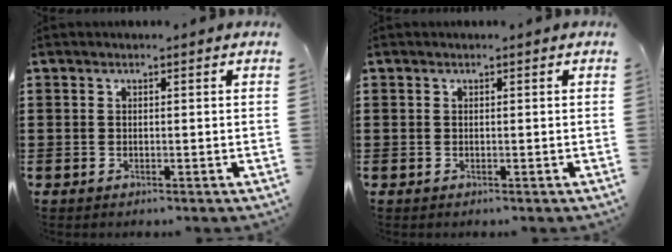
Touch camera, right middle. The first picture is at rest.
{"total": 0.0}